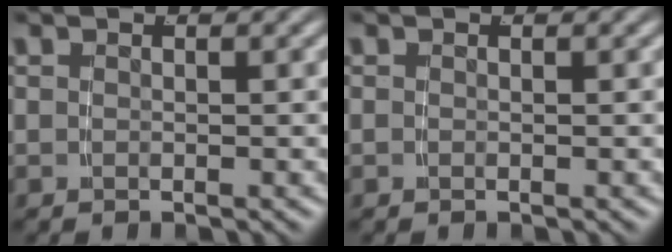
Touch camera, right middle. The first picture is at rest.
{"total": 0.0}